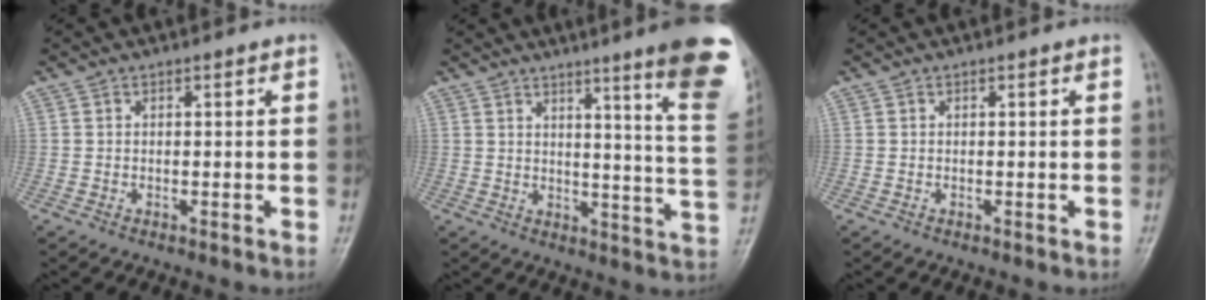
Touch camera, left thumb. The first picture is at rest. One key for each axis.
{"total": 16.9, "fx": 10.2, "fy": 1.0, "fz": 13.5, "tx": -0.146, "ty": -0.064, "tz": 0.115}
{"total": 0.0}